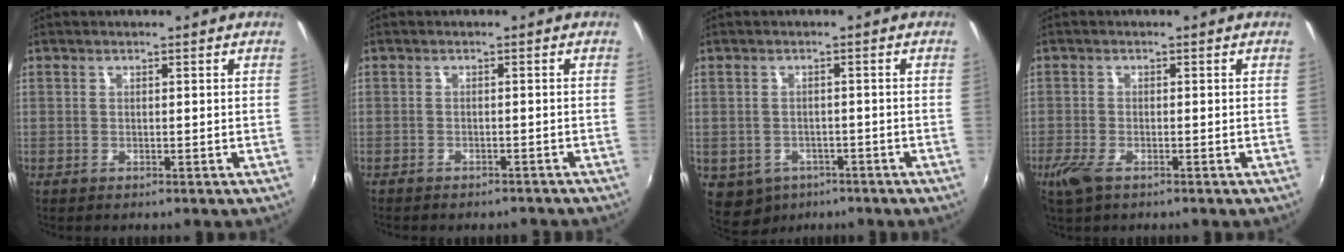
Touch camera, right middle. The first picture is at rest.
{"total": 5.0, "force": [-4.4, 1.4, 1.7], "torque": [-0.038, -0.009, -0.057]}
{"total": 6.6, "force": [-3.4, 5.2, 2.4], "torque": [-0.062, -0.014, -0.038]}
{"total": 4.0, "force": [-2.5, 1.6, 2.7], "torque": [-0.067, -0.011, -0.048]}